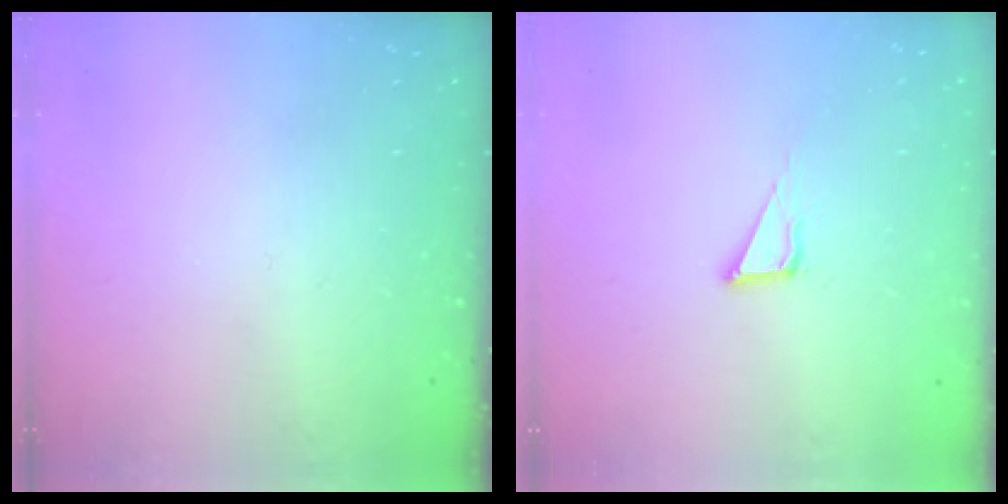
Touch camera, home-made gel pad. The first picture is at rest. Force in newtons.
{"total": 3.9, "press": 3.9, "slide": 0.2}